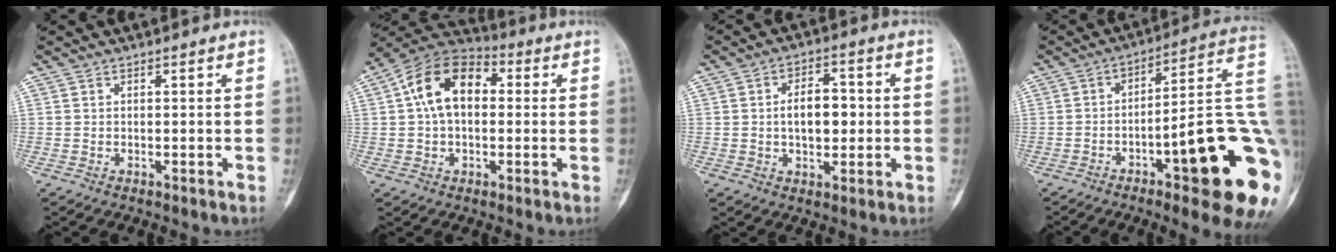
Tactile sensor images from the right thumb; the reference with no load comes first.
{"total": 13.4, "force": [1.6, 9.0, 9.8], "torque": [-0.153, 0.034, 0.014]}
{"total": 8.6, "force": [0.0, 5.2, 6.8], "torque": [-0.079, 0.016, -0.002]}
{"total": 26.3, "force": [-6.6, 6.1, 24.8], "torque": [-0.271, 0.017, -0.085]}